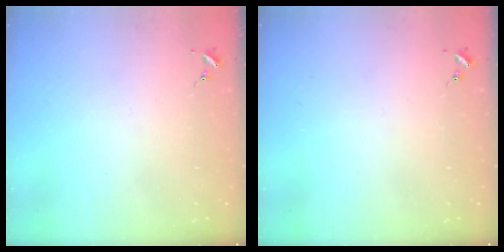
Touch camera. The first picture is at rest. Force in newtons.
{"total": 0.0}